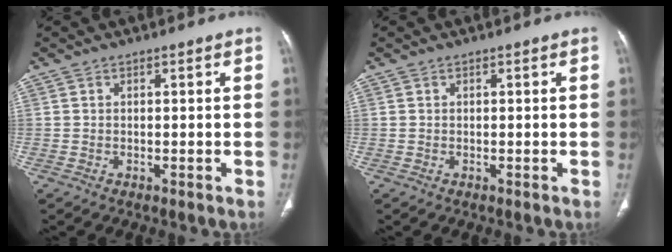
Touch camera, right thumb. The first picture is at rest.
{"total": 0.0}